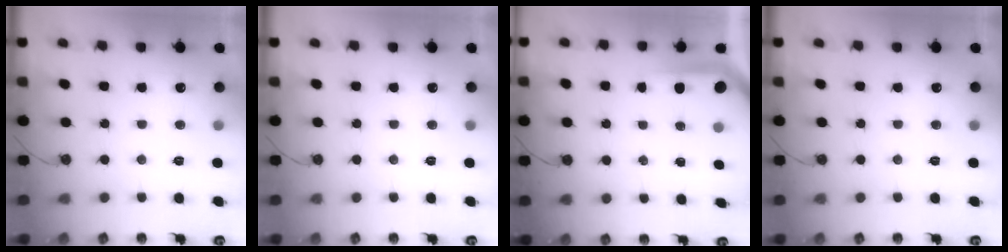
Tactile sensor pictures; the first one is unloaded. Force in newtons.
{"total": 0.0}
{"total": 3.2, "press": 3.2, "slide": 0.4}
{"total": 0.0}